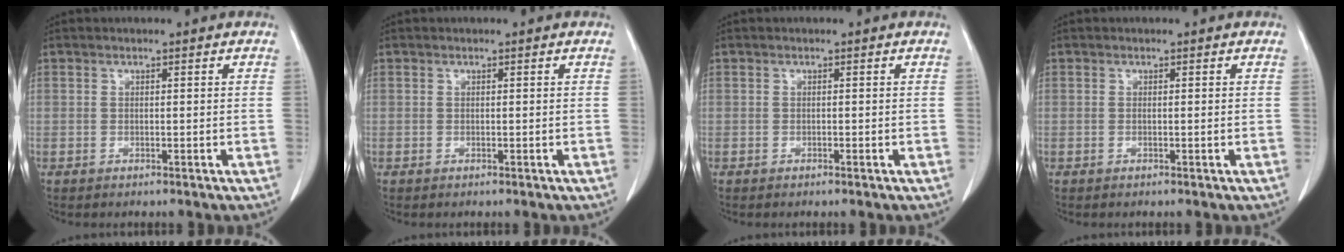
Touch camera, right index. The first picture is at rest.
{"total": 0.0}
{"total": 0.0}
{"total": 0.0}